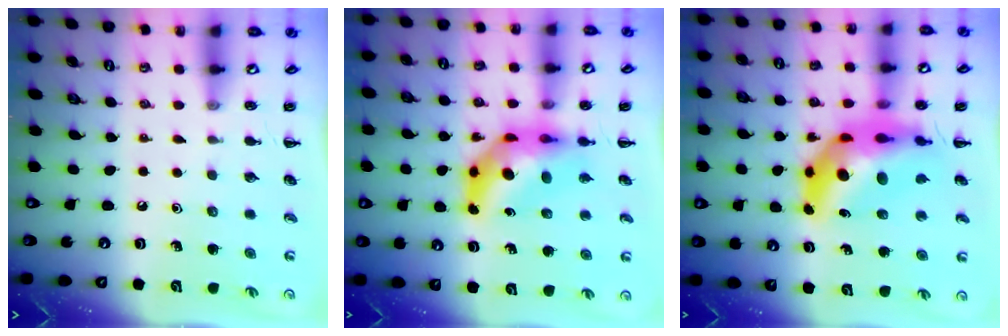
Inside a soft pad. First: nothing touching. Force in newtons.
{"total": 8.8, "press": 8.2, "slide": 3.2}
{"total": 13.8, "press": 13.1, "slide": 4.3}